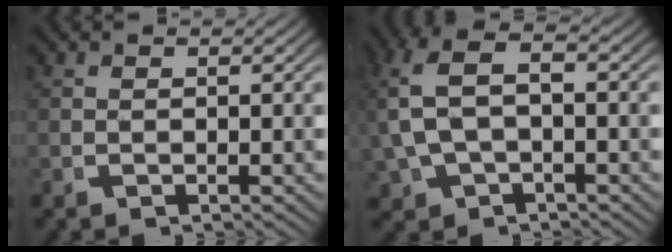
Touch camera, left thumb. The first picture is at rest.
{"total": 6.6, "force": [0.0, 4.5, 4.9], "torque": [-0.135, -0.010, 0.014]}